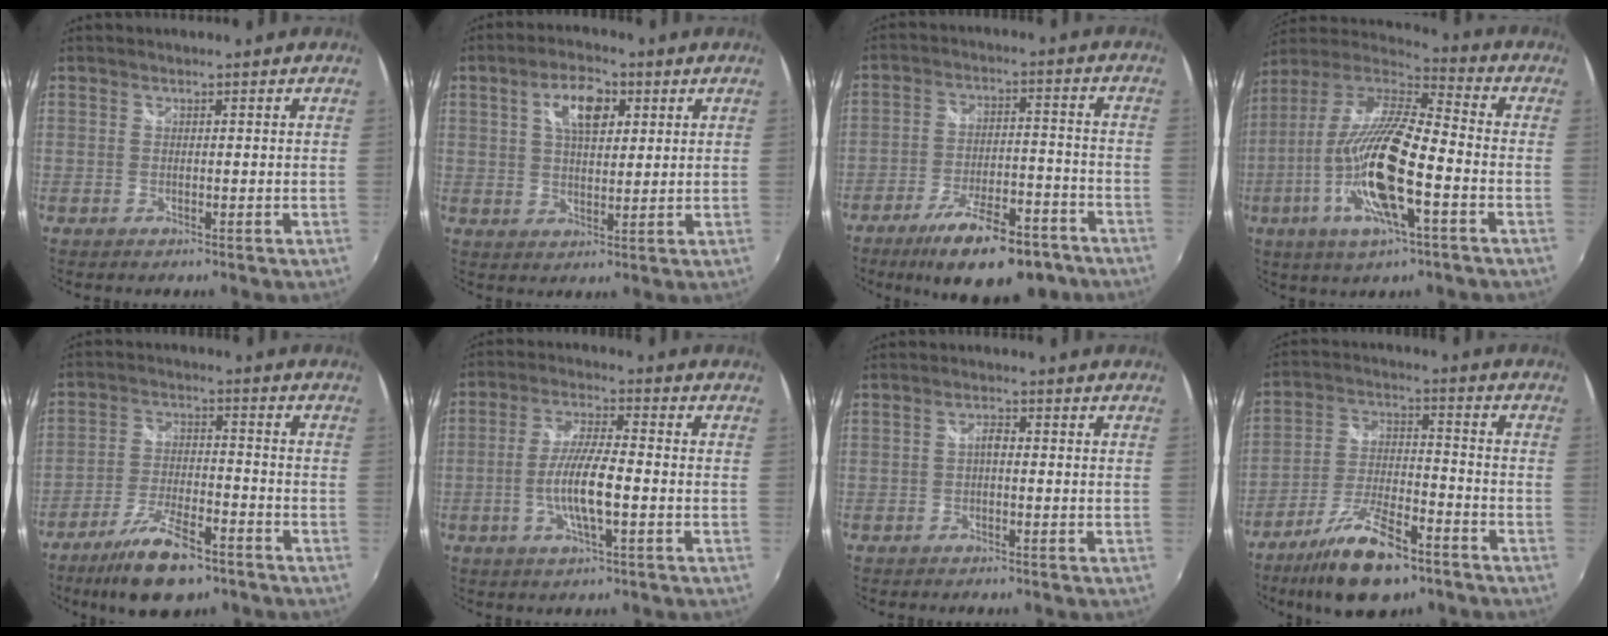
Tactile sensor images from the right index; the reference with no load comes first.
{"total": 7.8, "force": [2.9, 3.8, 6.1], "torque": [-0.103, 0.018, 0.050]}
{"total": 17.3, "force": [-12.4, 6.0, 10.6], "torque": [-0.180, -0.012, -0.177]}
{"total": 20.3, "force": [-6.6, 4.4, 18.7], "torque": [-0.355, -0.029, -0.130]}
{"total": 12.8, "force": [-9.1, 4.5, 7.9], "torque": [-0.166, -0.015, -0.155]}
{"total": 9.1, "force": [-2.4, 1.5, 8.6], "torque": [-0.170, -0.002, -0.045]}
{"total": 1.7, "force": [-0.4, 0.8, 1.4], "torque": [-0.028, 0.006, -0.010]}
{"total": 15.0, "force": [-10.3, 5.4, 9.4], "torque": [-0.190, -0.011, -0.179]}